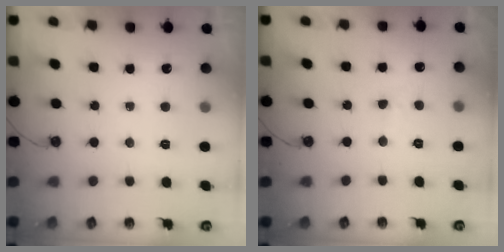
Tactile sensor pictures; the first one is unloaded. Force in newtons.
{"total": 2.1, "press": 2.0, "slide": 0.3}